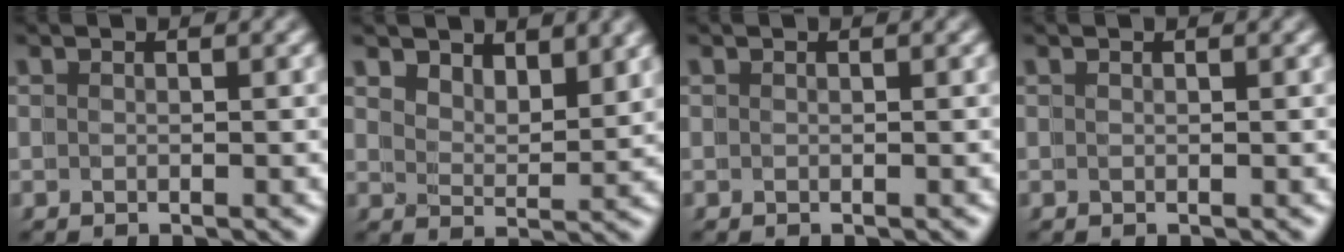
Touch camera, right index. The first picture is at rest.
{"total": 3.0, "force": [2.8, -0.8, -1.0], "torque": [0.013, -0.009, 0.050]}
{"total": 0.0}
{"total": 0.6, "force": [0.5, 0.3, -0.2], "torque": [0.004, 0.003, 0.003]}